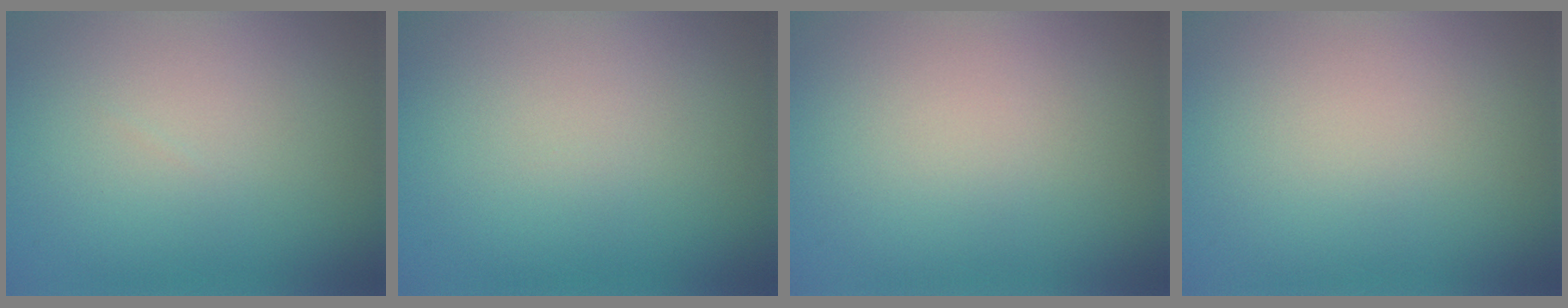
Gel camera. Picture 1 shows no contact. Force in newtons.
{"total": 0.0}
{"total": 0.0}
{"total": 0.0}